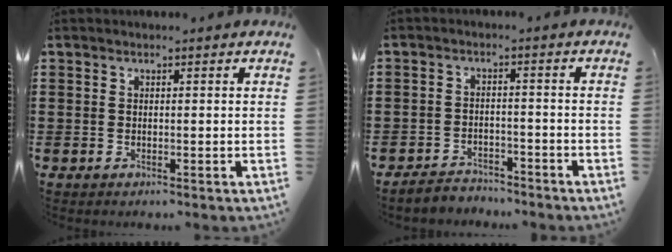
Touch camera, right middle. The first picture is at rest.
{"total": 3.2, "force": [-3.1, 0.7, -0.3], "torque": [-0.003, 0.002, -0.068]}